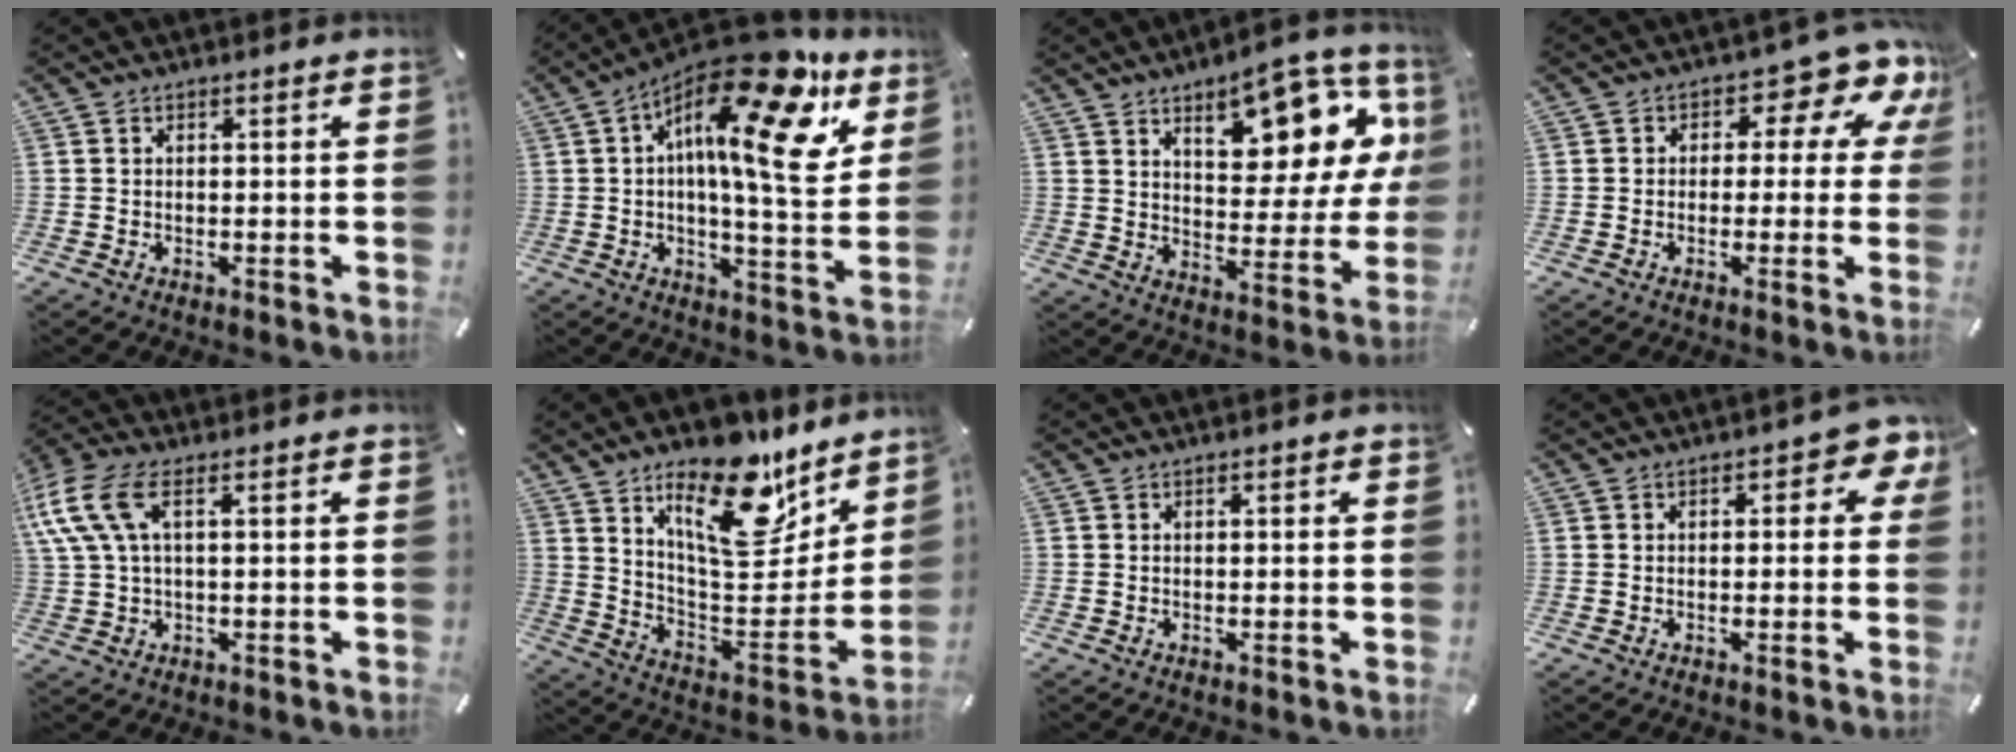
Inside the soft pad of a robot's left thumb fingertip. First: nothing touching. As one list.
[{"total": 21.7, "force": [10.3, 7.2, 17.7], "torque": [-0.278, -0.080, 0.156]}, {"total": 16.6, "force": [9.9, 7.9, 10.7], "torque": [-0.126, -0.073, 0.161]}, {"total": 10.1, "force": [3.5, 5.9, 7.3], "torque": [-0.086, -0.028, 0.057]}, {"total": 10.1, "force": [2.8, 4.6, 8.6], "torque": [-0.197, -0.005, 0.054]}, {"total": 22.6, "force": [15.3, 10.1, 13.2], "torque": [-0.182, -0.112, 0.261]}, {"total": 0.0}, {"total": 4.2, "force": [1.0, 2.5, 3.2], "torque": [-0.040, 0.003, 0.013]}]